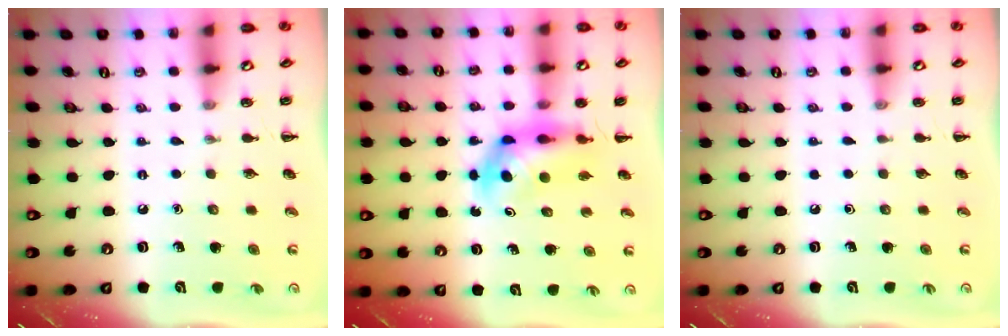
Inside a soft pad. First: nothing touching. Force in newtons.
{"total": 6.1, "press": 6.0, "slide": 1.2}
{"total": 0.0}